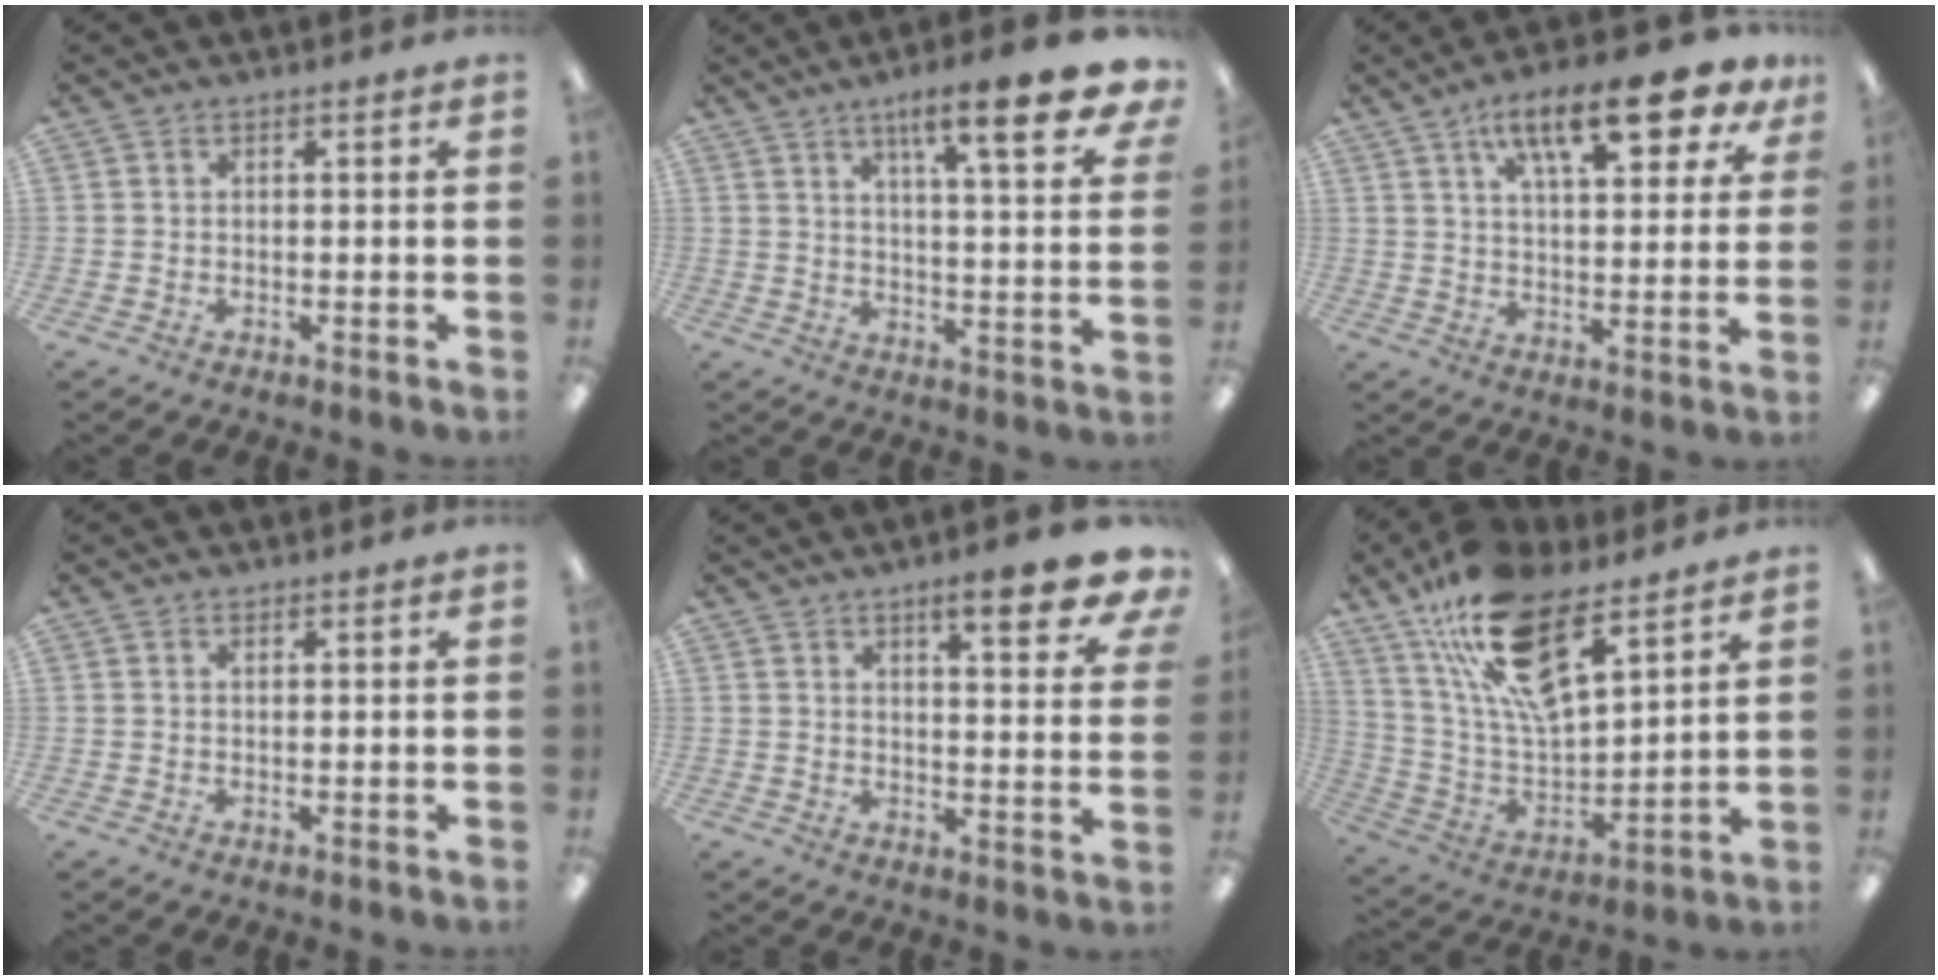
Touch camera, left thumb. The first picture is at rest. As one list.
[{"total": 15.4, "force": [9.9, 2.9, 11.5], "torque": [-0.168, -0.053, 0.151]}, {"total": 15.9, "force": [9.8, 5.2, 11.4], "torque": [-0.166, -0.044, 0.154]}, {"total": 0.7, "force": [0.5, 0.2, 0.3], "torque": [-0.007, 0.001, 0.010]}, {"total": 10.9, "force": [7.1, 2.6, 7.9], "torque": [-0.094, -0.044, 0.110]}, {"total": 20.8, "force": [13.8, 7.9, 13.4], "torque": [-0.259, -0.069, 0.243]}]